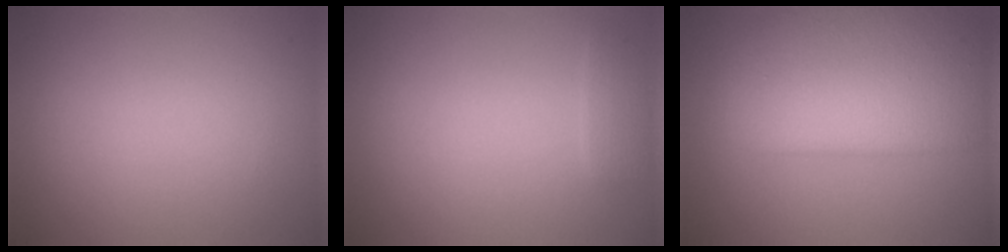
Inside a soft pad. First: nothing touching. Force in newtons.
{"total": 1.1, "press": 1.1, "slide": 0.1}
{"total": 7.8, "press": 7.8, "slide": 0.1}